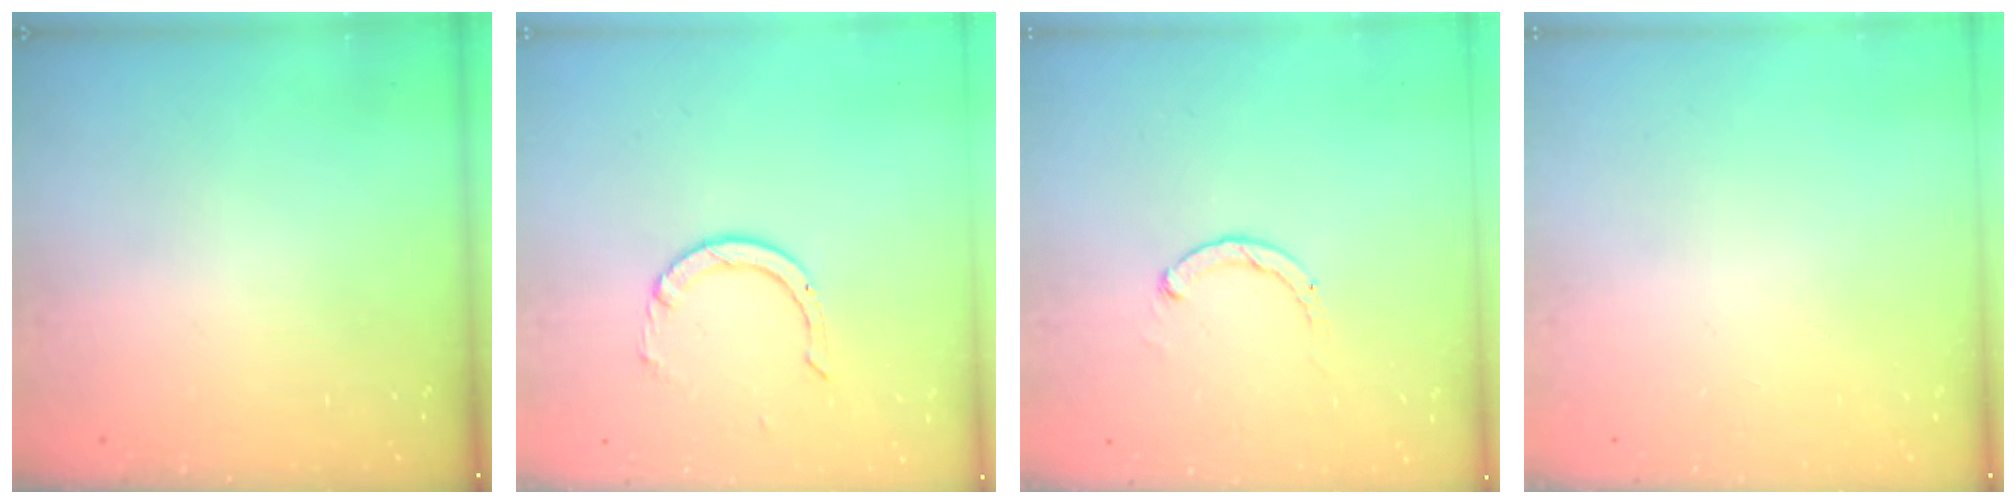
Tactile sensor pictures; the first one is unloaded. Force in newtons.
{"total": 1.7, "press": 1.7, "slide": 0.1}
{"total": 1.8, "press": 1.7, "slide": 0.5}
{"total": 0.0}